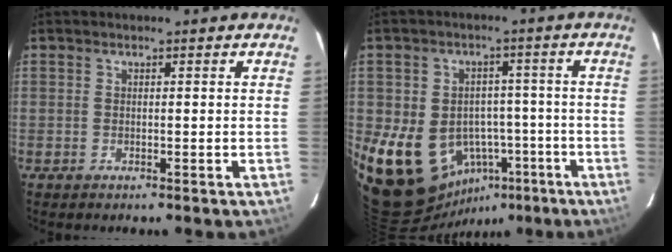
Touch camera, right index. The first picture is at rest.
{"total": 17.0, "force": [-5.6, 14.3, 7.3], "torque": [-0.182, 0.024, -0.042]}